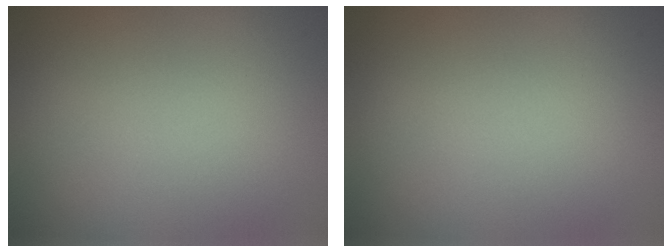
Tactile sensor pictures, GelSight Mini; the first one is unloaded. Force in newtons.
{"total": 0.0}